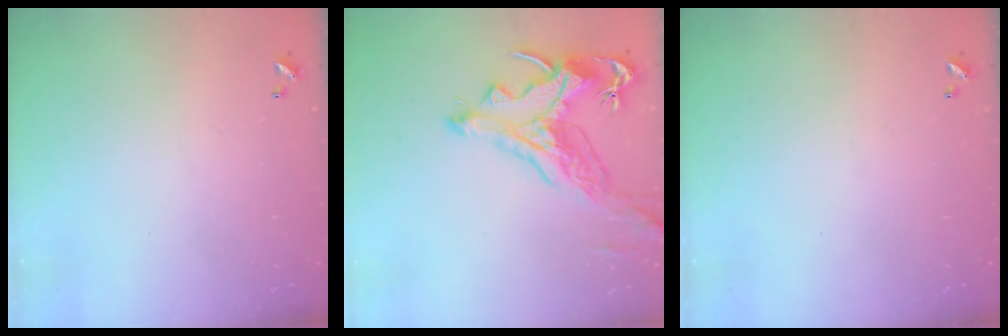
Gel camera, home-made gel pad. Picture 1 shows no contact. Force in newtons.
{"total": 2.2, "press": 1.7, "slide": 1.3}
{"total": 0.0}